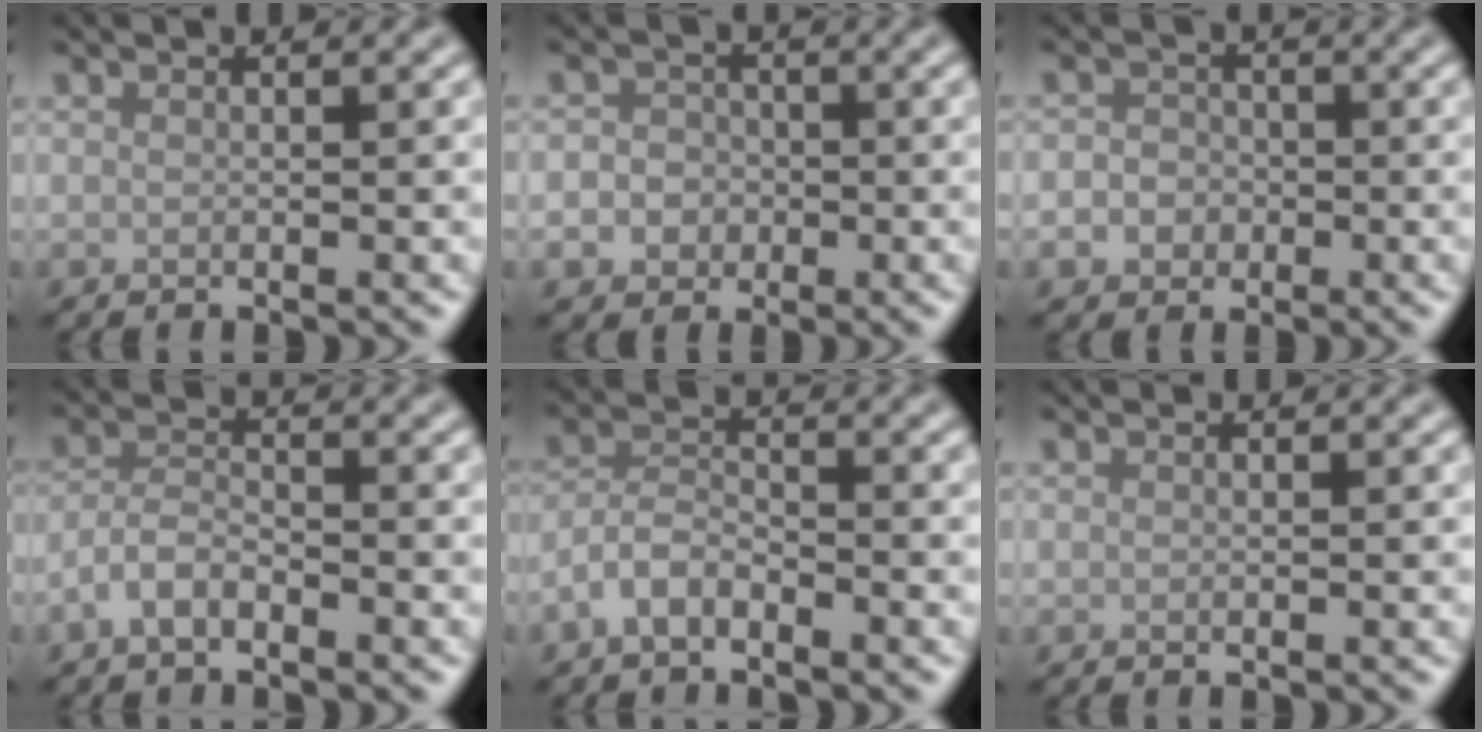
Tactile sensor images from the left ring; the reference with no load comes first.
{"total": 3.8, "force": [-1.1, 3.5, 1.0], "torque": [0.011, 0.004, -0.039]}
{"total": 3.4, "force": [-1.1, 3.1, 0.9], "torque": [0.011, 0.002, -0.036]}
{"total": 2.5, "force": [-1.8, 1.0, 1.5], "torque": [-0.032, 0.007, -0.043]}
{"total": 2.8, "force": [-2.0, 1.2, 1.5], "torque": [-0.032, 0.009, -0.048]}
{"total": 0.0}